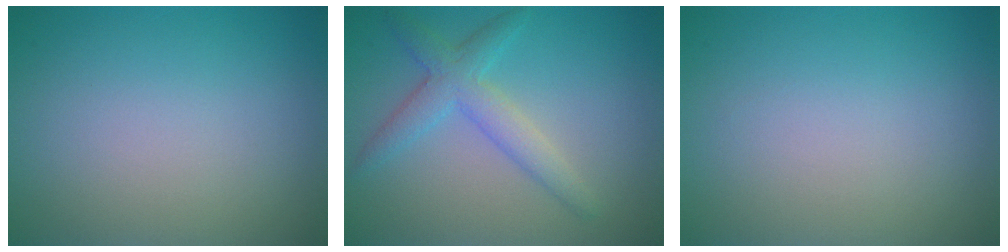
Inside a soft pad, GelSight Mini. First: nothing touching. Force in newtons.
{"total": 3.4, "press": 3.4, "slide": 0.1}
{"total": 0.0}